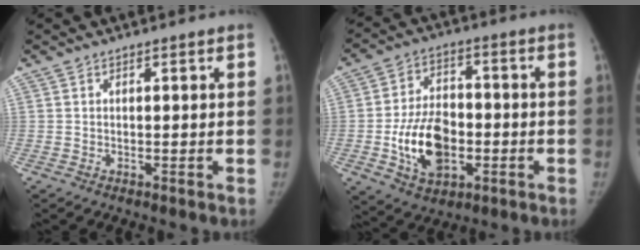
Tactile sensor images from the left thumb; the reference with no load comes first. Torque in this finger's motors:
{"motor_torque": [-0.05, 2.55, 0.69, -0.58, 0.24]}